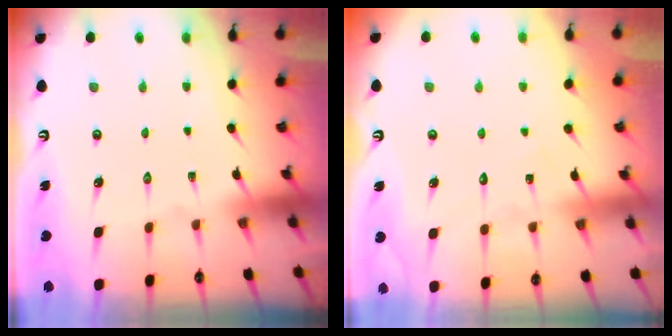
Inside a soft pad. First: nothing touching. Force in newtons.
{"total": 5.7, "press": 5.7, "slide": 0.4}